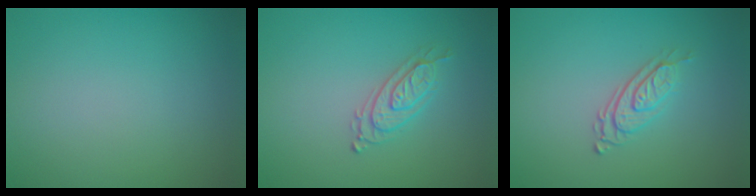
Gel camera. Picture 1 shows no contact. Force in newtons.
{"total": 2.2, "press": 2.1, "slide": 0.6}
{"total": 2.8, "press": 2.0, "slide": 2.0}